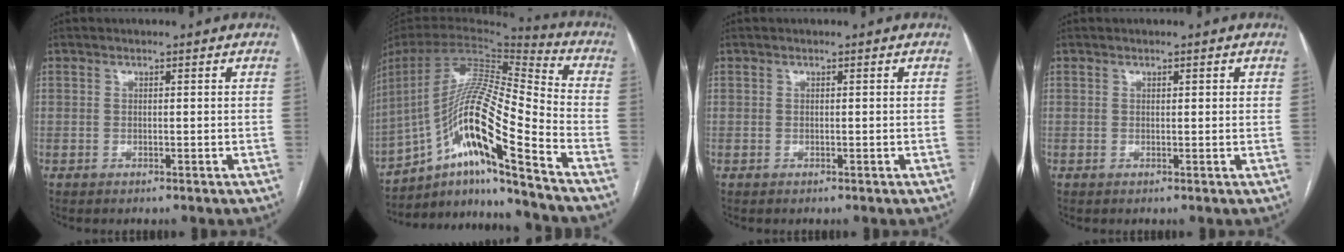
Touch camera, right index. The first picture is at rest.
{"total": 19.5, "force": [-11.6, 0.1, 15.7], "torque": [-0.315, 0.000, -0.211]}
{"total": 0.0}
{"total": 0.9, "force": [0.5, 0.3, 0.7], "torque": [-0.009, 0.003, 0.004]}